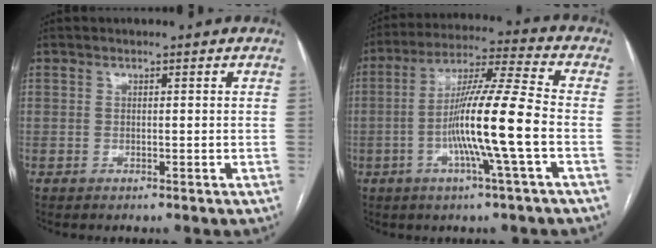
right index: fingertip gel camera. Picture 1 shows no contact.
{"total": 13.8, "force": [-3.1, -1.1, 13.4], "torque": [-0.244, 0.000, -0.067]}